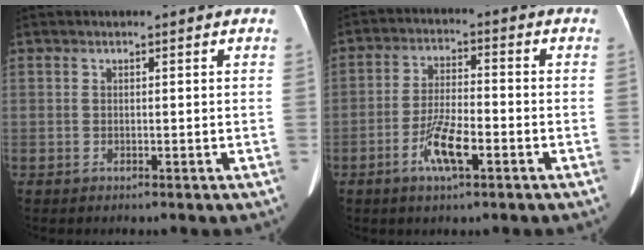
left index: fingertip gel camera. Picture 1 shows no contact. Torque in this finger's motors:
{"motor_torque": [0.98, 0.57, 0.13, 0.06]}